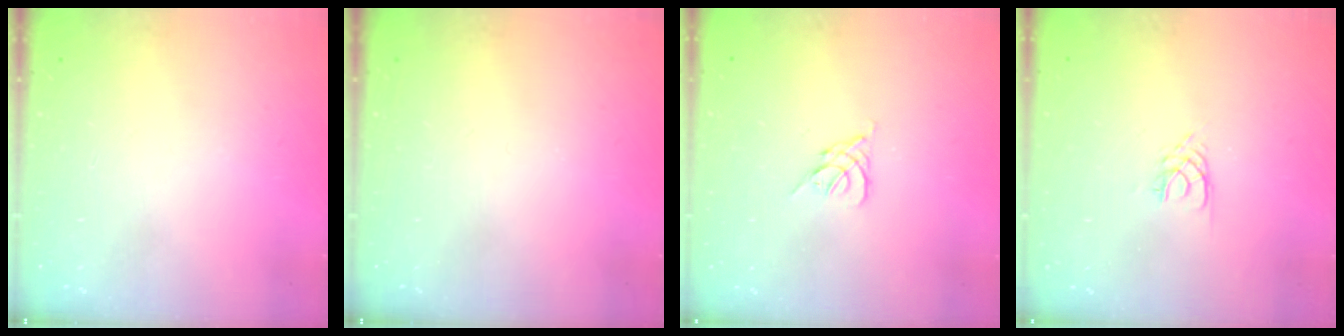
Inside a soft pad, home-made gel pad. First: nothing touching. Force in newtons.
{"total": 0.0}
{"total": 2.6, "press": 2.5, "slide": 0.7}
{"total": 1.7, "press": 1.7, "slide": 0.2}